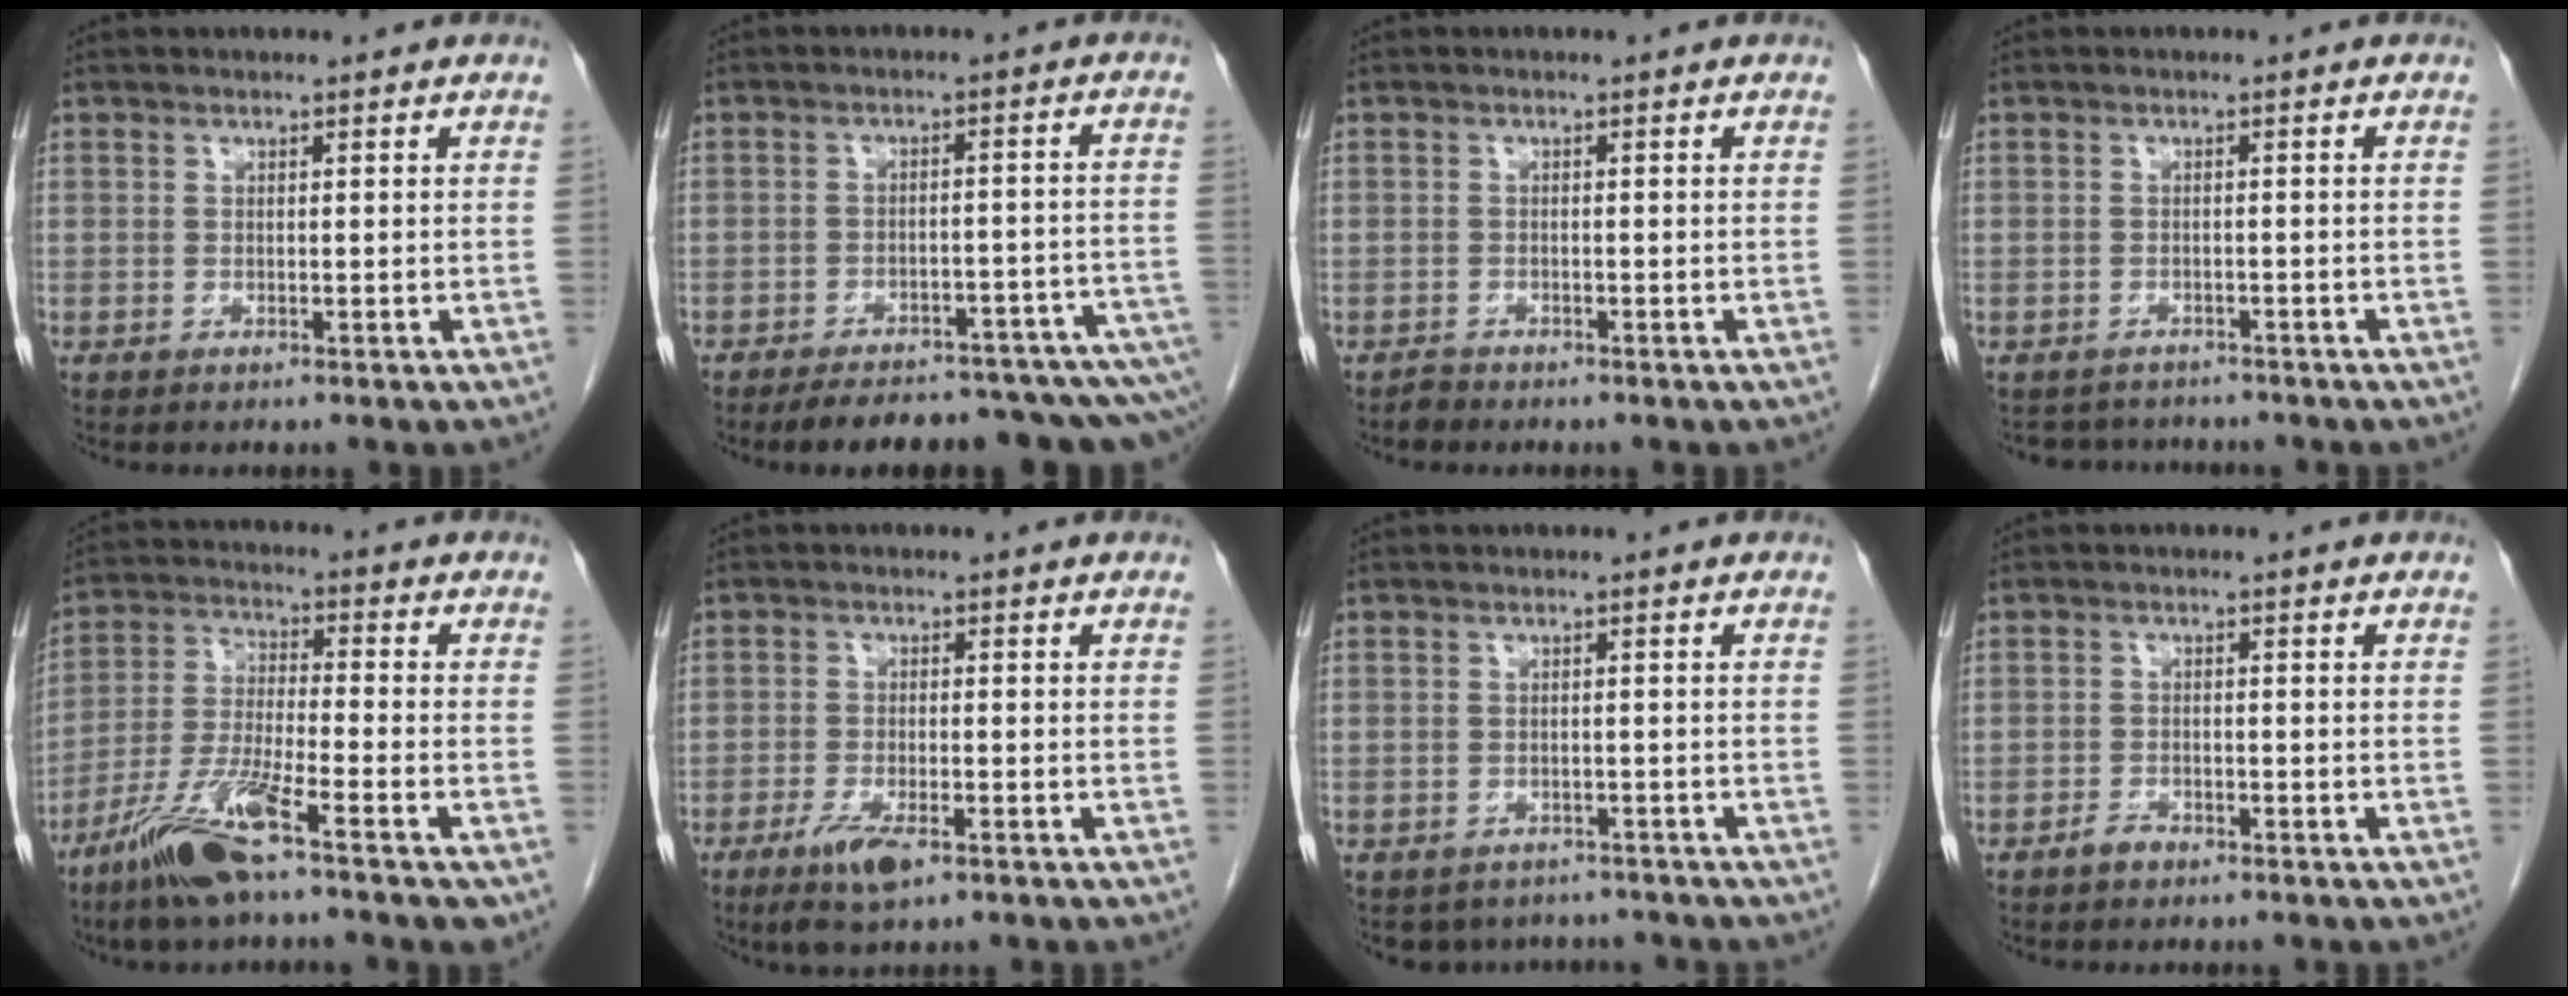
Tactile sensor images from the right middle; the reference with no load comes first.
{"total": 19.7, "force": [-17.1, 3.7, 9.1], "torque": [-0.083, 0.013, -0.207]}
{"total": 0.9, "force": [-0.9, 0.3, -0.1], "torque": [-0.001, 0.000, -0.019]}
{"total": 4.1, "force": [-3.8, 1.4, 0.1], "torque": [-0.003, 0.000, -0.053]}
{"total": 12.0, "force": [-7.6, 1.0, 9.3], "torque": [-0.189, -0.024, -0.145]}
{"total": 5.1, "force": [-3.1, 1.2, 3.9], "torque": [-0.081, -0.009, -0.052]}
{"total": 5.8, "force": [-5.1, 2.7, 0.4], "torque": [0.003, 0.009, -0.060]}
{"total": 1.6, "force": [-1.3, 0.7, 0.6], "torque": [-0.013, 0.002, -0.020]}